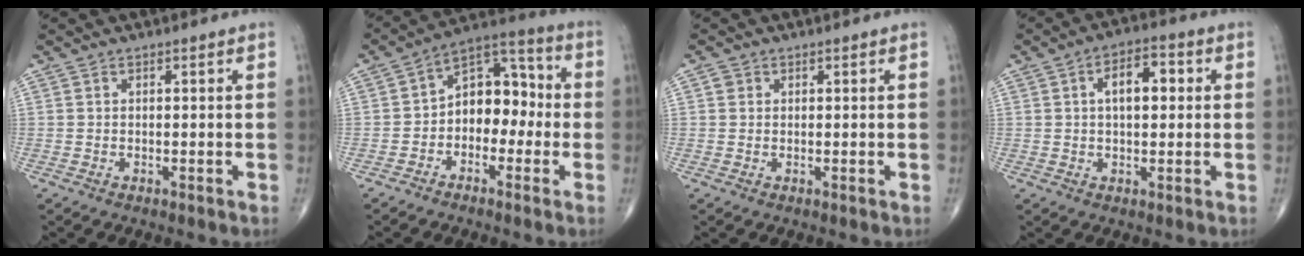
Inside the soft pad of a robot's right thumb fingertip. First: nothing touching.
{"total": 10.7, "force": [-1.5, 7.4, 7.6], "torque": [-0.076, 0.044, -0.044]}
{"total": 1.1, "force": [0.3, 1.0, 0.2], "torque": [0.002, 0.000, 0.004]}
{"total": 7.2, "force": [1.3, 3.7, 6.1], "torque": [-0.084, 0.014, 0.015]}